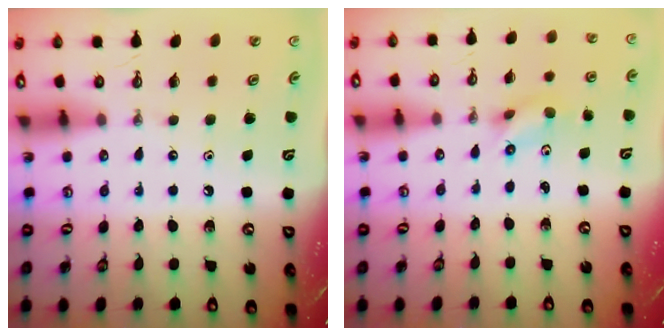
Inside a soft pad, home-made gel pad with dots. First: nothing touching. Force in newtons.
{"total": 2.9, "press": 1.1, "slide": 2.7}